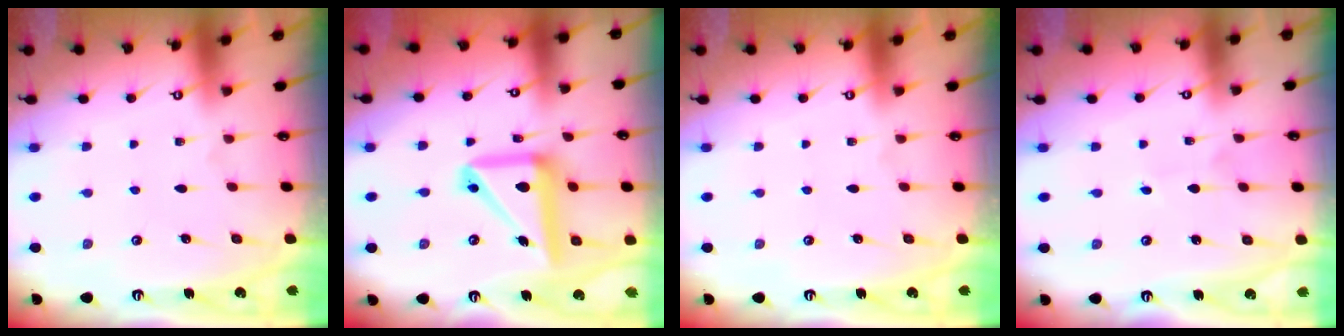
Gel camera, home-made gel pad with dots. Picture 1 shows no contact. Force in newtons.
{"total": 15.0, "press": 14.9, "slide": 2.1}
{"total": 0.0}
{"total": 2.0, "press": 2.0, "slide": 0.1}